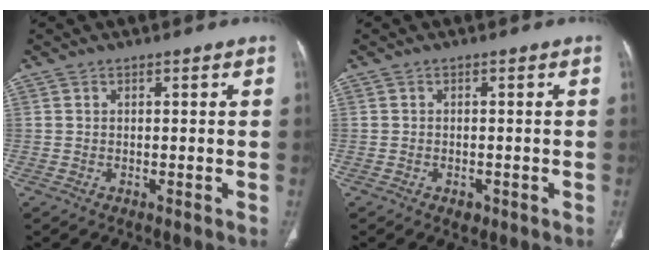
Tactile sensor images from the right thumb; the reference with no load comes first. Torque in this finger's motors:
{"motor_torque": [2.58, 2.43, 0.35, 0.02, -0.02]}